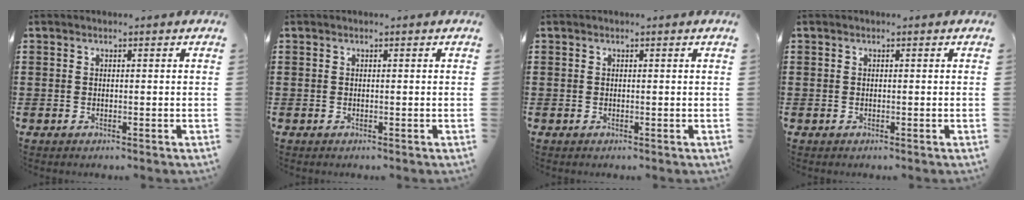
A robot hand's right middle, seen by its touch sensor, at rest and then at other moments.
{"total": 0.0}
{"total": 0.0}
{"total": 0.0}